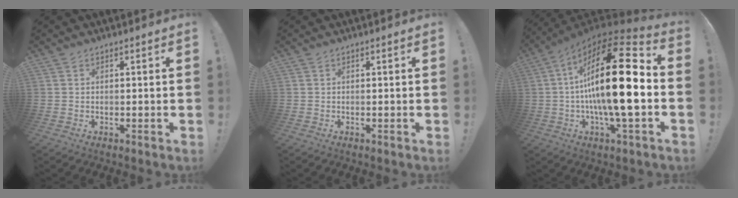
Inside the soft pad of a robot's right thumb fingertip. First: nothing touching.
{"total": 0.0}
{"total": 27.8, "force": [-0.6, 7.1, 26.9], "torque": [-0.458, 0.000, -0.026]}